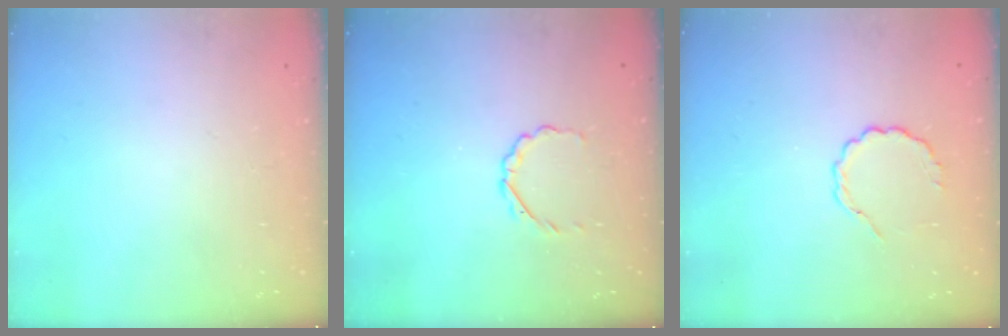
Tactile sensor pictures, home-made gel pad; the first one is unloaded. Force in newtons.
{"total": 2.7, "press": 2.5, "slide": 0.9}
{"total": 4.1, "press": 3.9, "slide": 1.3}